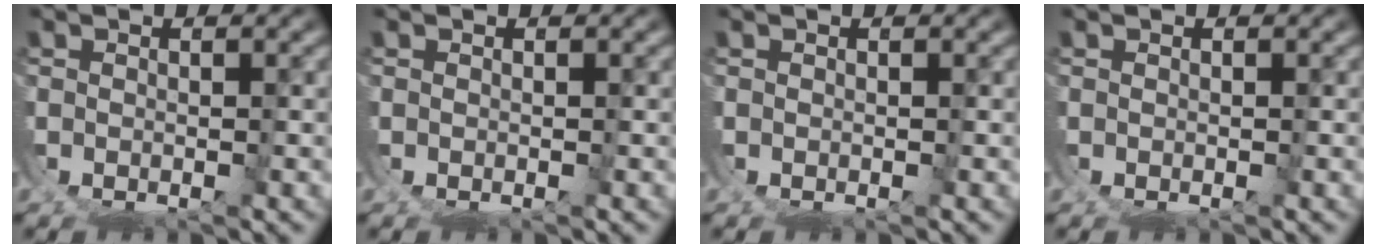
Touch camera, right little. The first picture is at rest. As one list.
[{"total": 0.0}, {"total": 0.0}, {"total": 0.0}]